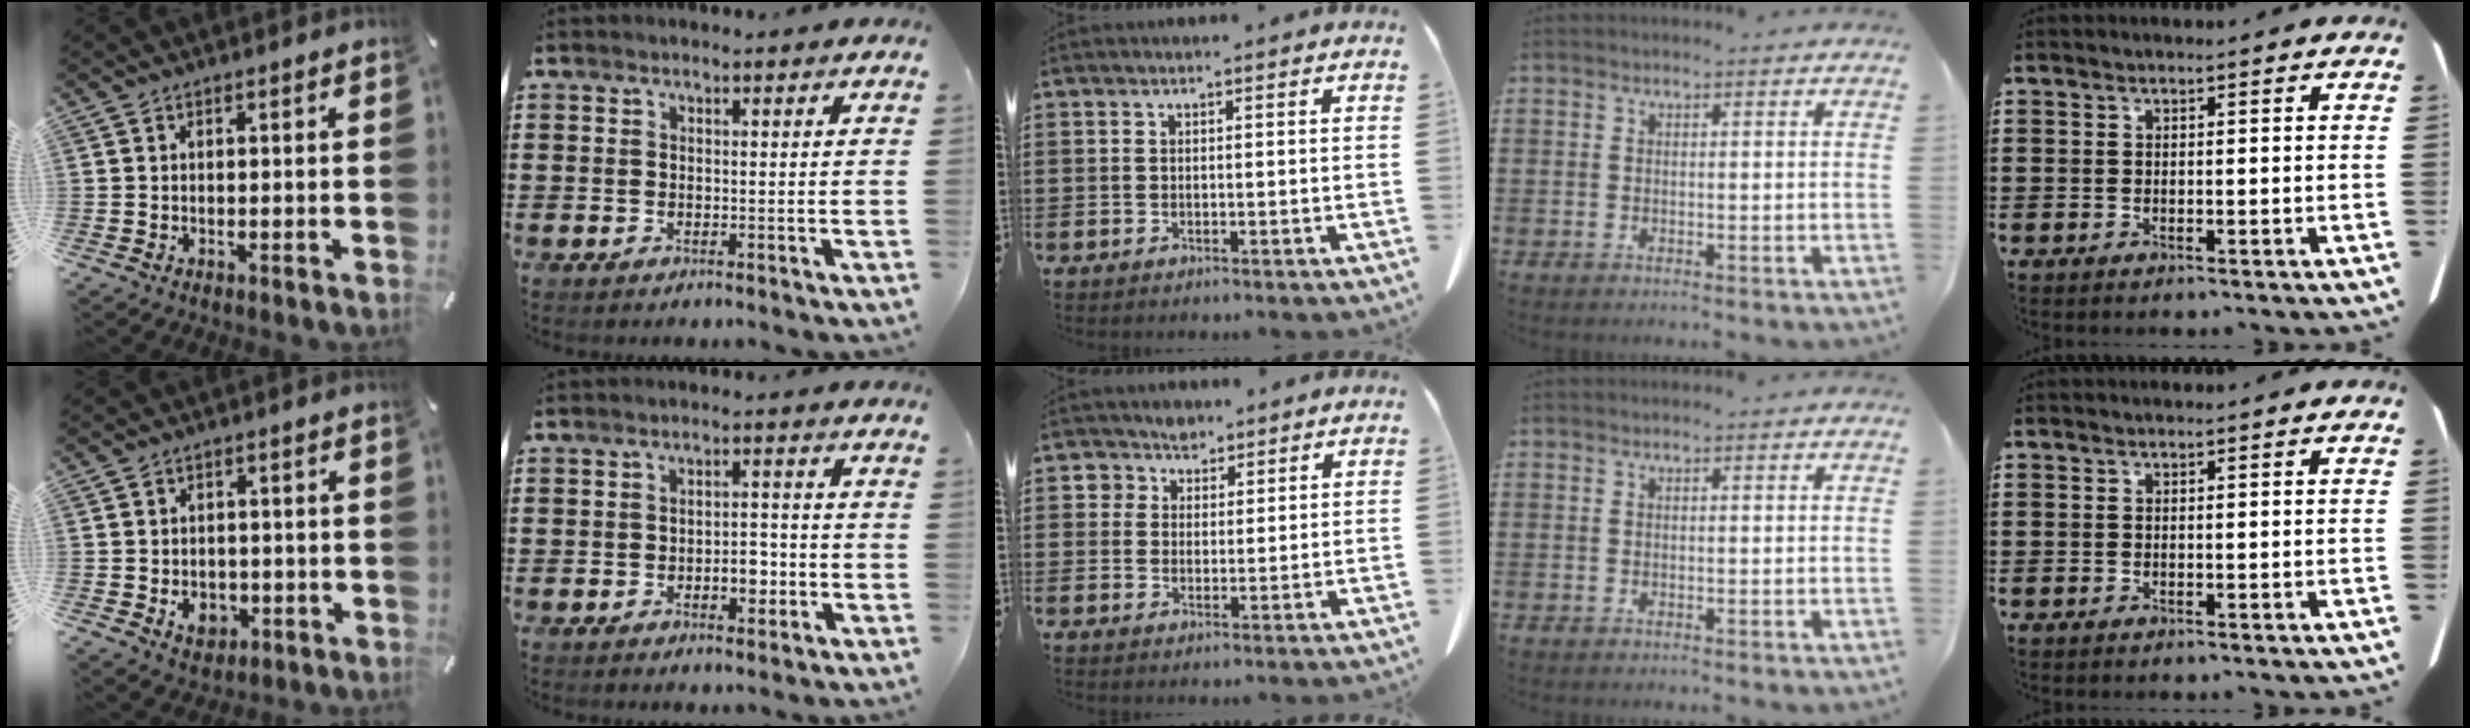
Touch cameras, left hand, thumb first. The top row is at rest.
{"thumb": {"total": 5.4, "force": [-1.3, 4.4, 2.8], "torque": [-0.037, 0.000, -0.024]}, "index": {"total": 4.2, "force": [-1.3, 2.2, 3.4], "torque": [-0.053, 0.002, -0.026]}, "middle": {"total": 3.5, "force": [2.4, 2.5, 0.5], "torque": [-0.017, 0.010, 0.044]}}